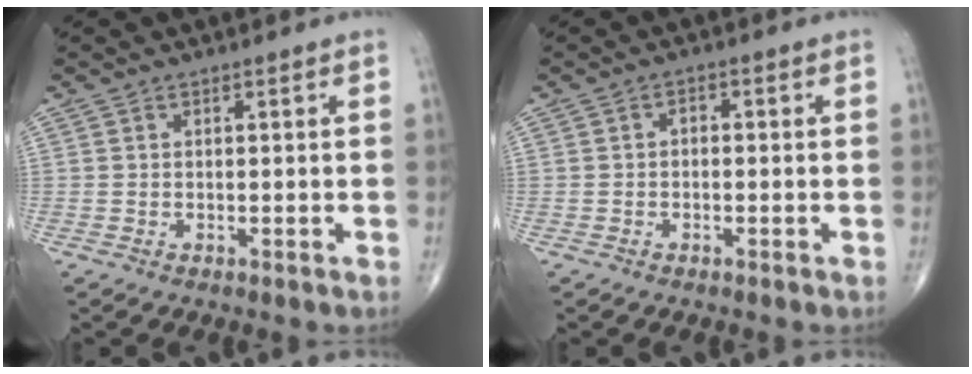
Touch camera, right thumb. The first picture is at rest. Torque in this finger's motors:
{"motor_torque": [-0.36, -0.03, -0.12, -0.07, -0.08]}